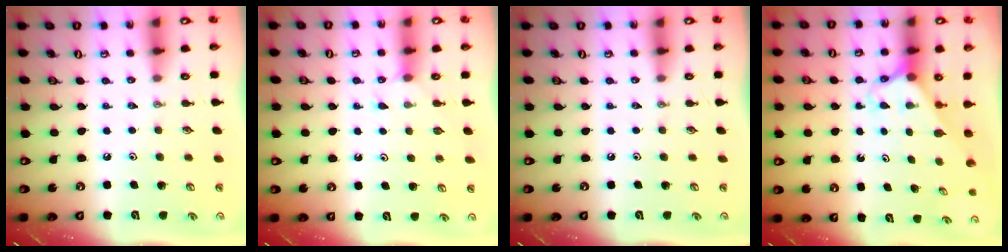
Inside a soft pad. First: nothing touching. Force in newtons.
{"total": 3.5, "press": 3.5, "slide": 0.4}
{"total": 0.0}
{"total": 2.6, "press": 2.6, "slide": 0.2}